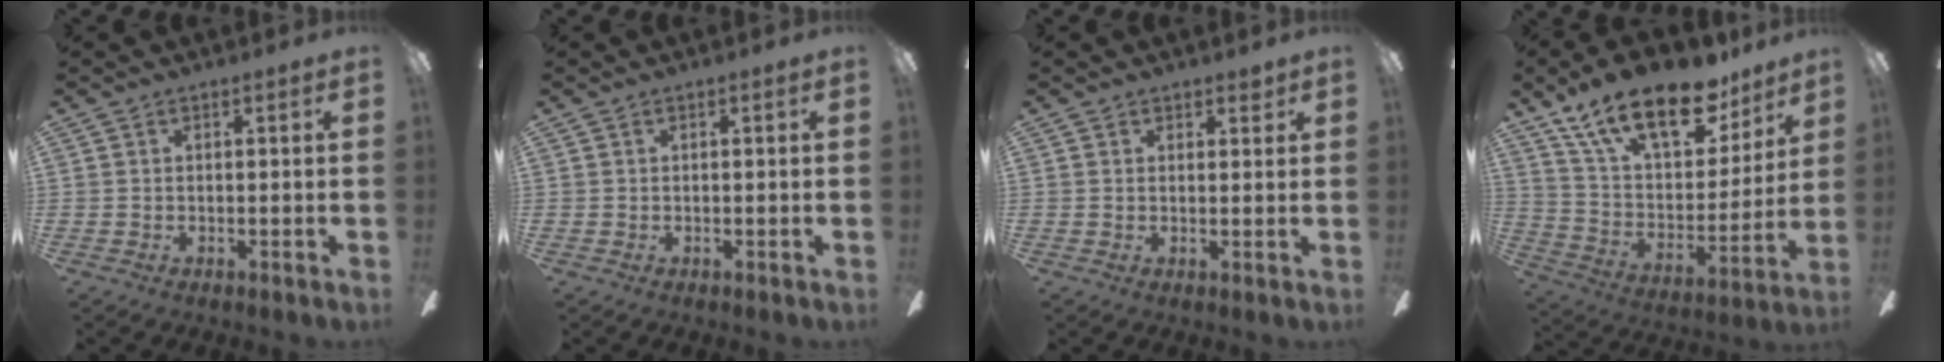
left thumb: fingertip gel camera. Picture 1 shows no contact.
{"total": 0.0}
{"total": 2.0, "force": [1.6, 1.1, 0.5], "torque": [-0.002, -0.002, 0.029]}
{"total": 21.8, "force": [14.6, 9.7, 13.0], "torque": [-0.225, -0.090, 0.255]}